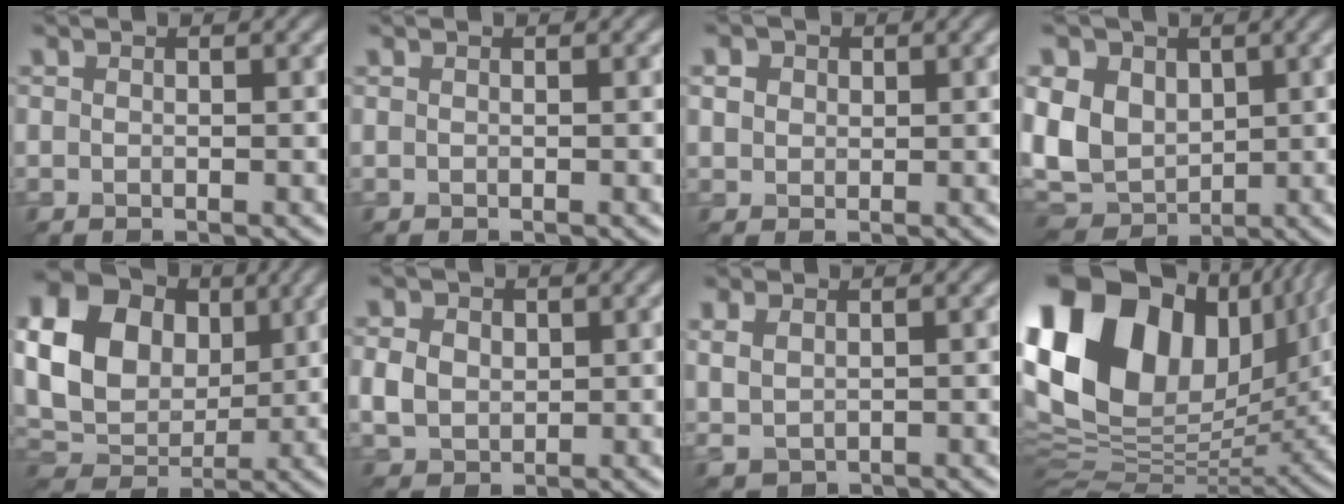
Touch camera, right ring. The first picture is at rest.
{"total": 0.0}
{"total": 2.7, "force": [1.2, 2.0, 1.3], "torque": [-0.042, 0.003, 0.016]}
{"total": 8.0, "force": [0.8, 6.3, 4.9], "torque": [-0.134, 0.001, 0.006]}
{"total": 16.8, "force": [4.3, 13.4, 9.1], "torque": [-0.224, 0.035, 0.066]}
{"total": 3.1, "force": [0.3, 2.6, 1.8], "torque": [-0.047, -0.003, 0.004]}
{"total": 2.0, "force": [0.8, 1.3, 1.4], "torque": [-0.038, -0.002, 0.019]}
{"total": 20.0, "force": [7.2, 13.1, 13.3], "torque": [-0.265, 0.014, 0.132]}